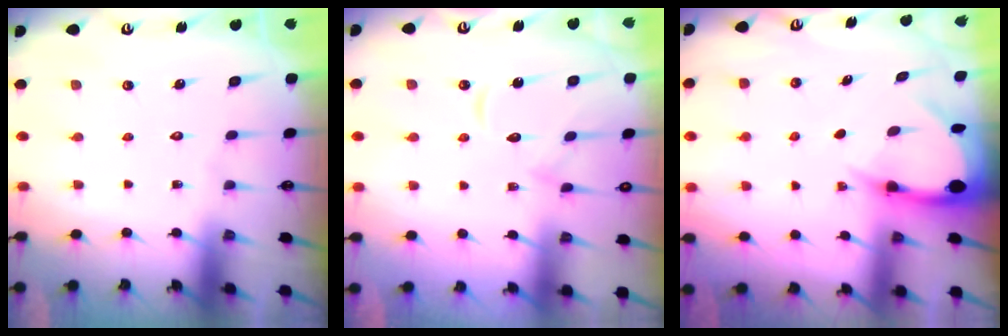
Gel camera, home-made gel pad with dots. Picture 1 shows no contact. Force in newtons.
{"total": 9.4, "press": 9.4, "slide": 0.3}
{"total": 3.7, "press": 3.6, "slide": 0.6}